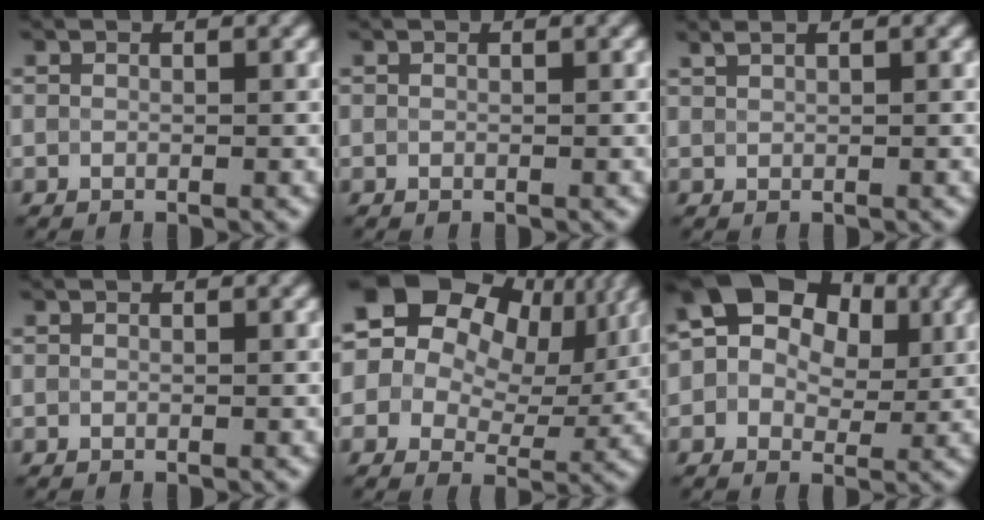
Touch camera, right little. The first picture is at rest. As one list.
[{"total": 0.0}, {"total": 1.0, "force": [0.9, 0.2, 0.5], "torque": [-0.012, 0.000, 0.020]}, {"total": 0.0}, {"total": 17.6, "force": [7.2, 13.0, 9.3], "torque": [-0.206, 0.049, 0.102]}, {"total": 10.0, "force": [3.1, 7.0, 6.4], "torque": [-0.108, 0.035, 0.027]}]